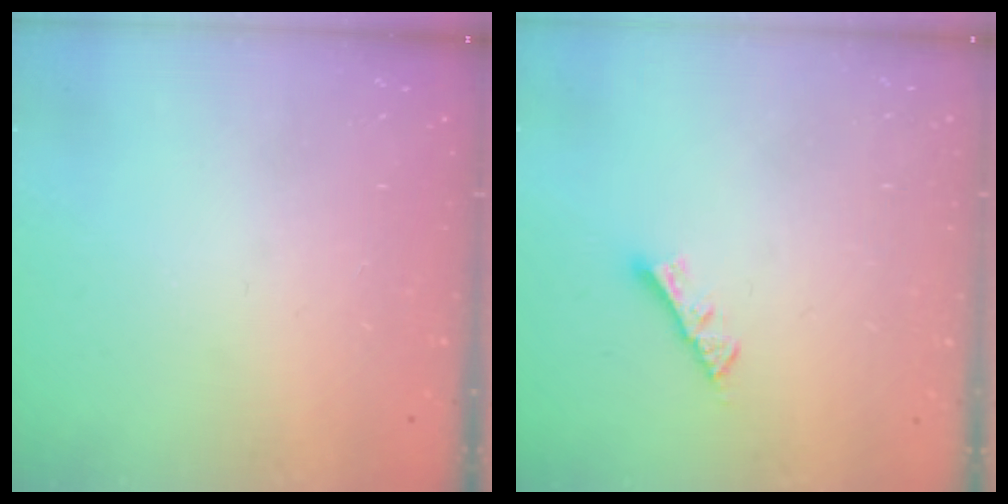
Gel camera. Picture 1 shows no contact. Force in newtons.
{"total": 5.5, "press": 5.4, "slide": 0.4}